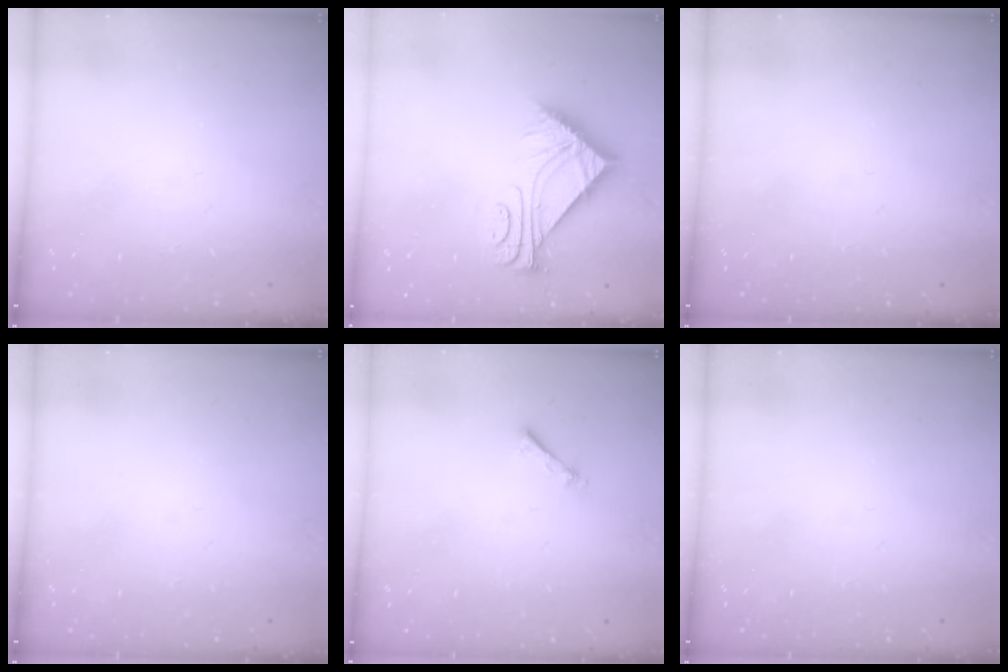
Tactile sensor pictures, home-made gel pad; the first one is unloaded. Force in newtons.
{"total": 9.0, "press": 9.0, "slide": 0.1}
{"total": 0.0}
{"total": 0.0}
{"total": 2.7, "press": 2.7, "slide": 0.4}
{"total": 0.0}